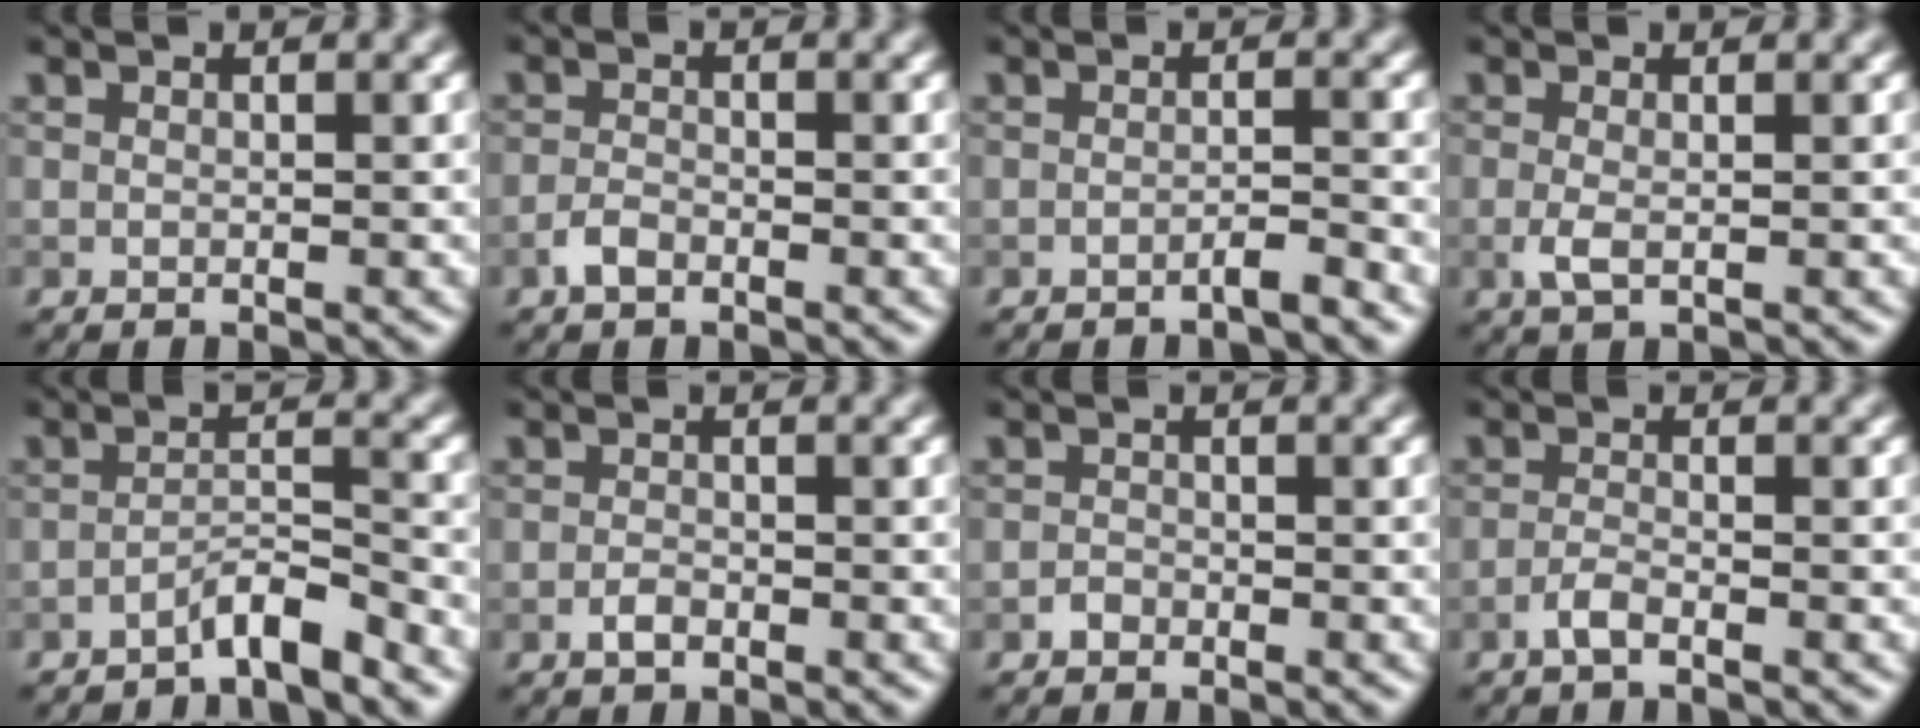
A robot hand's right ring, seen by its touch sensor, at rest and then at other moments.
{"total": 1.5, "force": [-1.0, 0.7, 0.8], "torque": [-0.017, 0.002, -0.023]}
{"total": 1.4, "force": [-1.1, 0.1, 0.8], "torque": [-0.012, 0.004, -0.023]}
{"total": 1.6, "force": [-0.3, 0.5, 1.5], "torque": [-0.033, -0.003, -0.007]}
{"total": 3.1, "force": [-2.6, 0.3, 1.7], "torque": [-0.025, 0.011, -0.052]}
{"total": 1.2, "force": [-0.7, 0.5, 0.8], "torque": [-0.015, 0.001, -0.015]}
{"total": 0.8, "force": [-0.6, 0.5, 0.2], "torque": [0.000, 0.000, -0.012]}
{"total": 1.5, "force": [-1.0, 0.3, 1.1], "torque": [-0.023, 0.005, -0.024]}